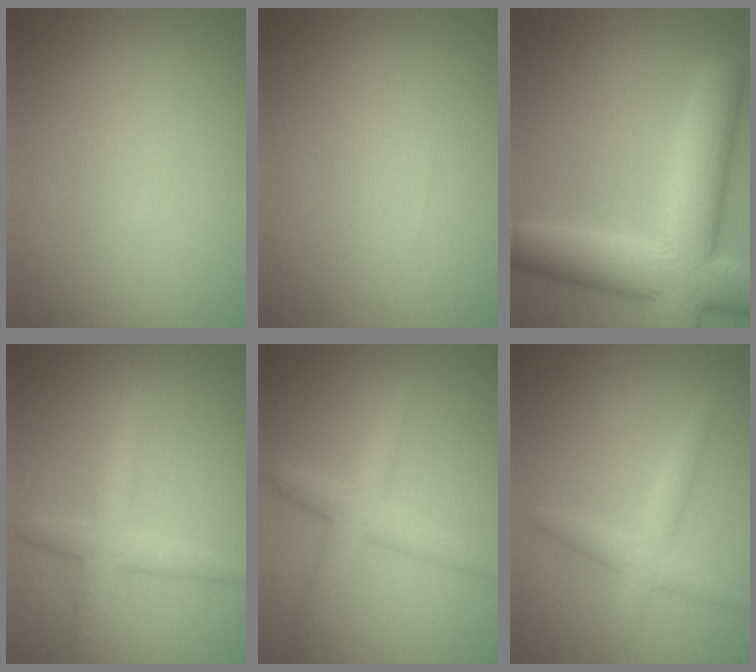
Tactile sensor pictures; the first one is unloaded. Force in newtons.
{"total": 0.0}
{"total": 10.1, "press": 10.1, "slide": 0.8}
{"total": 3.2, "press": 3.2, "slide": 0.1}
{"total": 3.5, "press": 3.5, "slide": 0.1}
{"total": 2.6, "press": 2.6, "slide": 0.2}